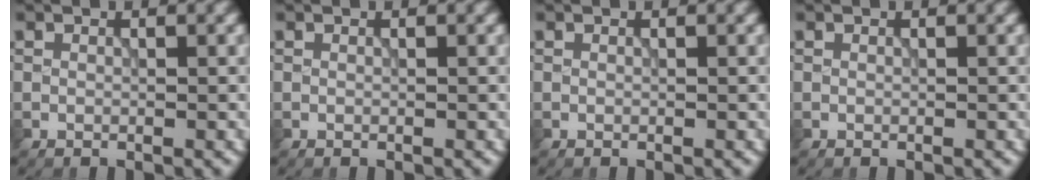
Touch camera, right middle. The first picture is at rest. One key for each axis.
{"total": 0.0}
{"total": 0.0}
{"total": 0.0}